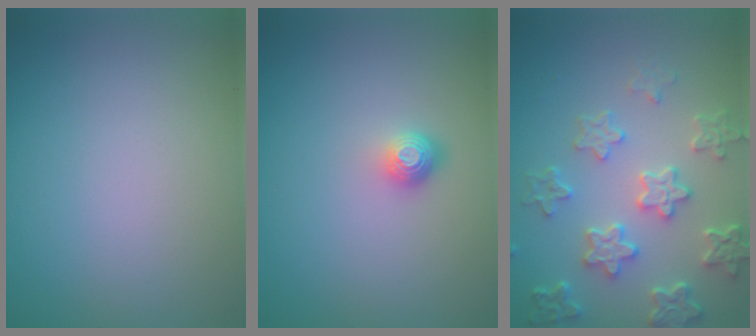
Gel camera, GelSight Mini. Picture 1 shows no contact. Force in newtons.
{"total": 1.5, "press": 1.1, "slide": 1.0}
{"total": 5.4, "press": 4.4, "slide": 3.1}